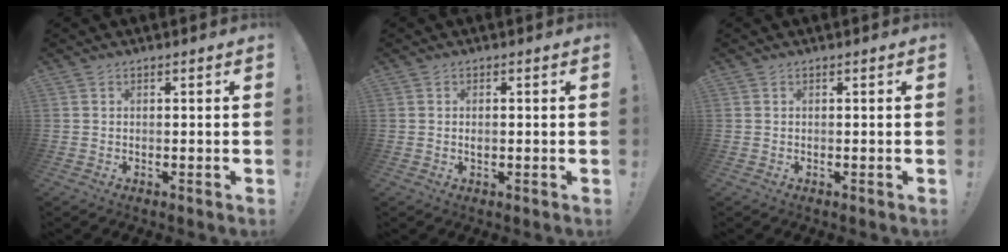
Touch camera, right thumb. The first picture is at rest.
{"total": 0.9, "force": [0.1, 0.5, 0.7], "torque": [-0.007, 0.000, -0.001]}
{"total": 0.0}